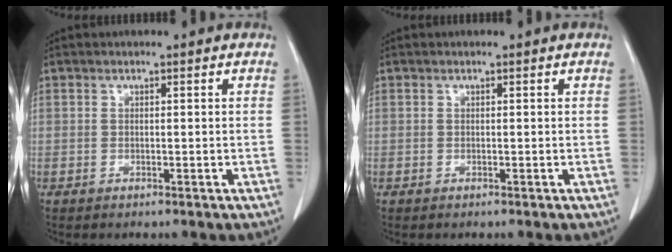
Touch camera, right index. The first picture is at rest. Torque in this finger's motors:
{"motor_torque": [0.00, 0.00, 0.01, 0.00]}